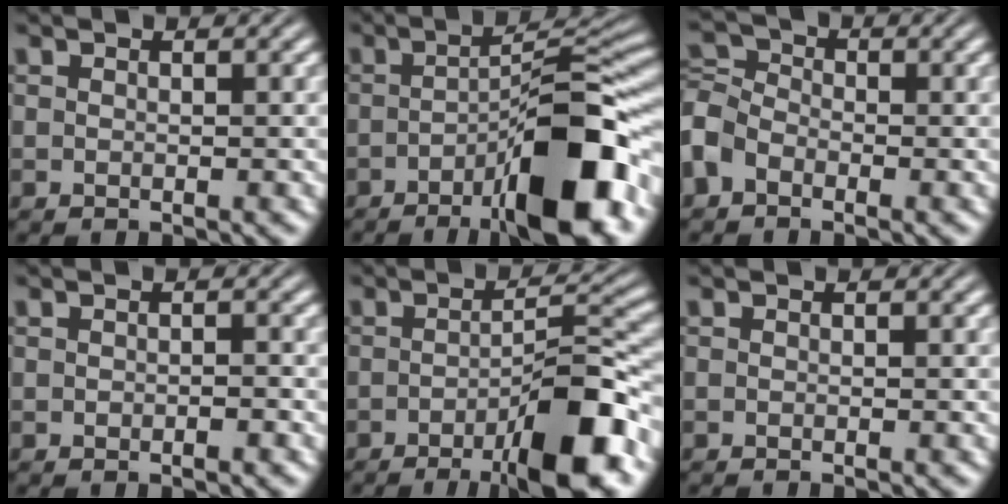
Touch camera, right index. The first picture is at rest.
{"total": 9.6, "force": [-4.1, 1.3, 8.6], "torque": [-0.110, -0.008, -0.053]}
{"total": 3.6, "force": [-1.0, 3.1, 1.6], "torque": [-0.036, -0.017, -0.016]}
{"total": 0.8, "force": [-0.6, -0.3, 0.4], "torque": [-0.003, 0.002, -0.012]}
{"total": 7.5, "force": [-3.9, 0.6, 6.4], "torque": [-0.075, -0.003, -0.059]}
{"total": 0.8, "force": [-0.5, -0.6, 0.0], "torque": [0.006, -0.001, -0.008]}